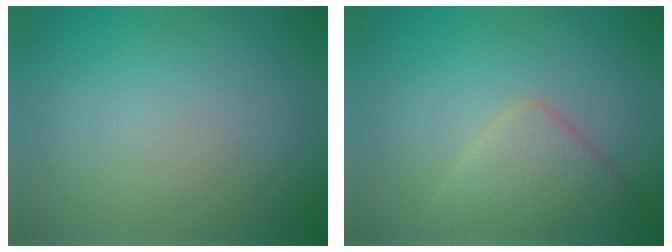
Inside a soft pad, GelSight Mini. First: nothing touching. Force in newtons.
{"total": 3.8, "press": 3.8, "slide": 0.1}